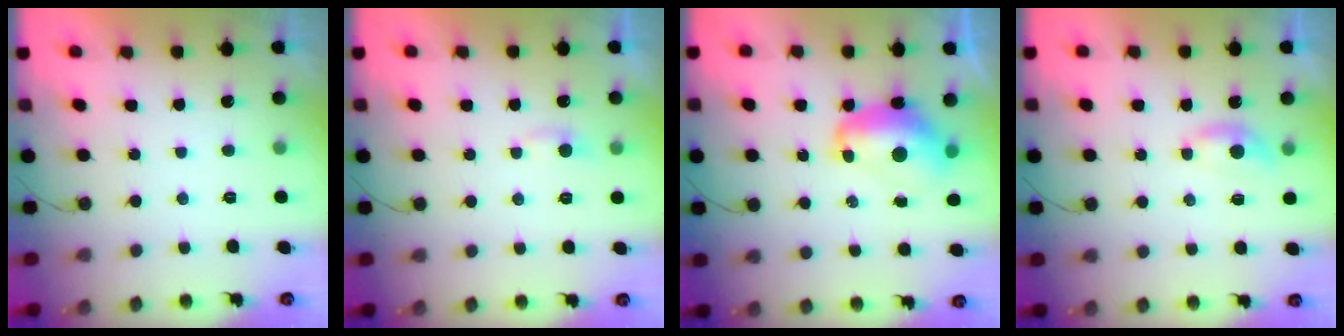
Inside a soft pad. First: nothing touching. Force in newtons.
{"total": 3.0, "press": 3.0, "slide": 0.3}
{"total": 10.5, "press": 10.5, "slide": 0.9}
{"total": 3.9, "press": 3.8, "slide": 0.5}